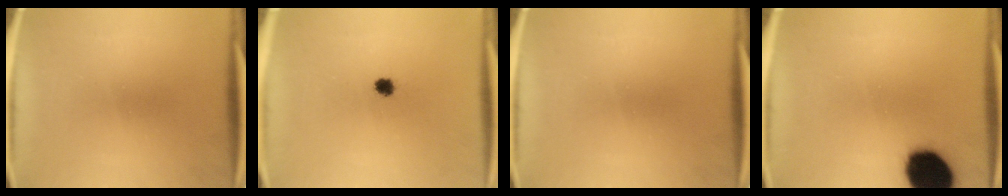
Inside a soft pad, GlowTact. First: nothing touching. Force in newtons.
{"total": 2.4}
{"total": 0.0}
{"total": 16.9}